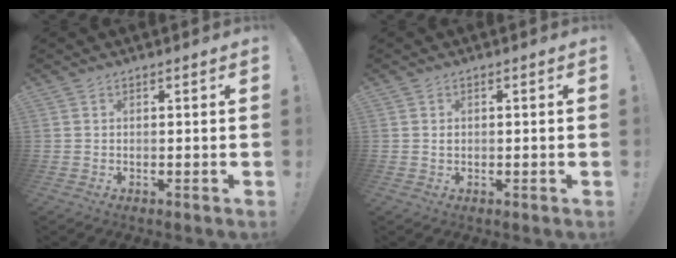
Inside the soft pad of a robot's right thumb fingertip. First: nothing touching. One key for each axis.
{"total": 0.5, "fx": -0.2, "fy": 0.4, "fz": 0.3, "tx": -0.012, "ty": 0.007, "tz": -0.004}